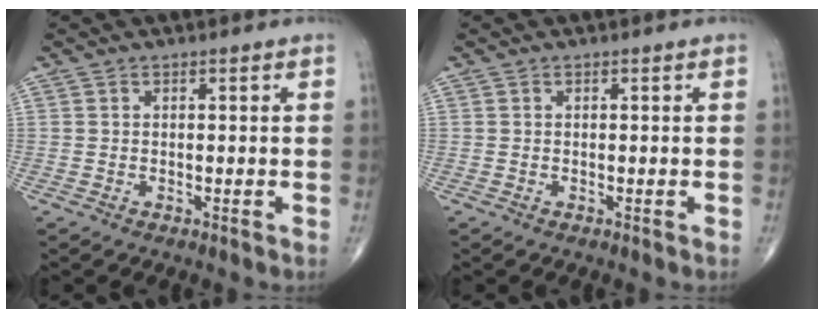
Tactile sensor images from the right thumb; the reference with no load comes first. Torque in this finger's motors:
{"motor_torque": [2.31, 1.45, 0.00, -0.23, 0.01]}